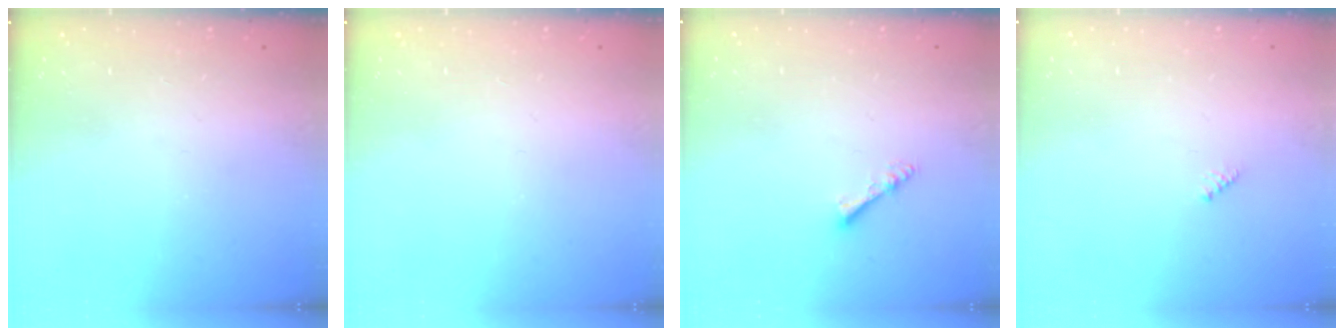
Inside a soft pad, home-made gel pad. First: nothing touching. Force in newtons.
{"total": 0.0}
{"total": 2.9, "press": 2.8, "slide": 0.5}
{"total": 2.3, "press": 2.2, "slide": 0.5}